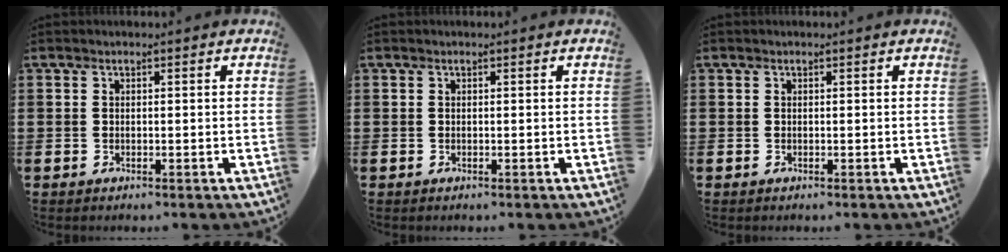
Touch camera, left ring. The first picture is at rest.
{"total": 0.0}
{"total": 0.0}